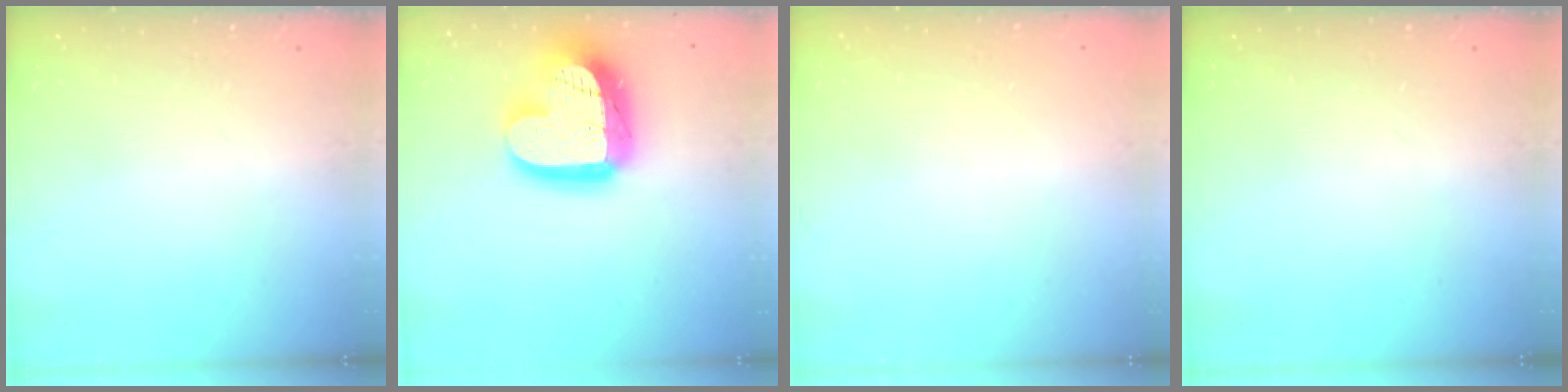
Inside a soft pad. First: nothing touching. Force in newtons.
{"total": 21.2, "press": 21.2, "slide": 1.7}
{"total": 0.5, "press": 0.5, "slide": 0.1}
{"total": 0.0}